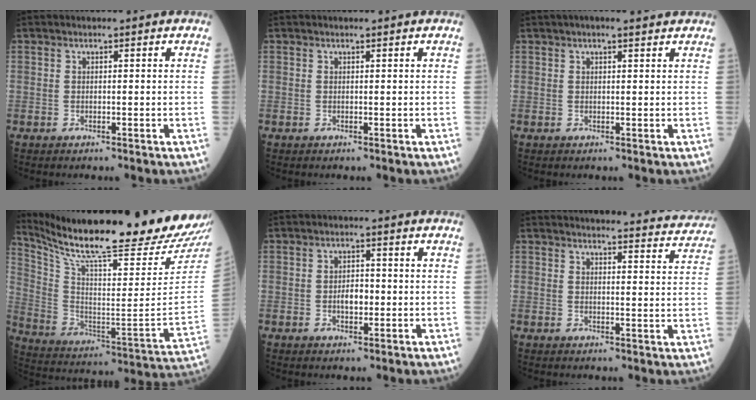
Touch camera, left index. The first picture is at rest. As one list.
[{"total": 0.5, "force": [0.4, 0.0, 0.3], "torque": [-0.008, 0.002, 0.008]}, {"total": 4.4, "force": [3.4, 0.6, 2.6], "torque": [-0.041, 0.029, 0.050]}, {"total": 27.5, "force": [24.7, -0.7, 12.0], "torque": [-0.227, -0.110, 0.371]}, {"total": 2.9, "force": [-0.4, 1.5, 2.5], "torque": [-0.043, 0.003, -0.006]}, {"total": 18.6, "force": [18.2, 1.7, 3.3], "torque": [-0.026, -0.050, 0.194]}]